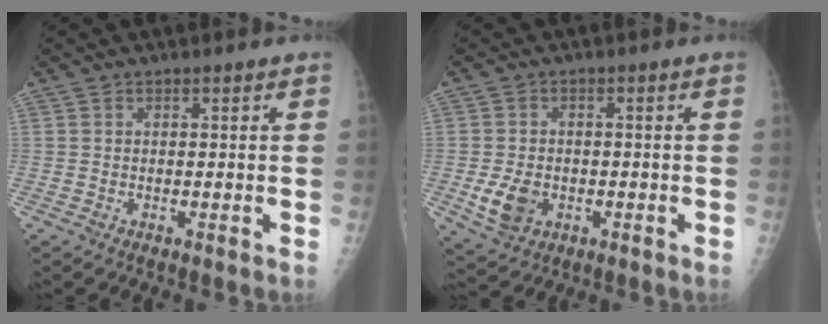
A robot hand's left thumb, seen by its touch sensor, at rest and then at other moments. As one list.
[{"total": 6.5, "force": [-1.6, 4.9, 4.0], "torque": [-0.064, 0.000, -0.022]}]